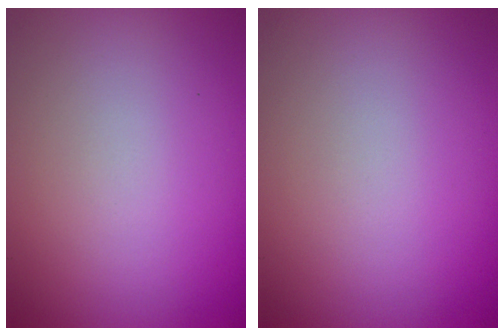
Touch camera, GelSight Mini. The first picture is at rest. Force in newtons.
{"total": 0.0}